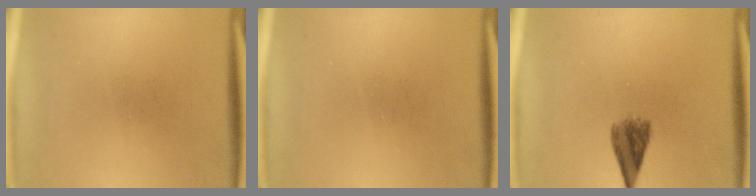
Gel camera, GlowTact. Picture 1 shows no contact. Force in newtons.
{"total": 0.0}
{"total": 4.3}